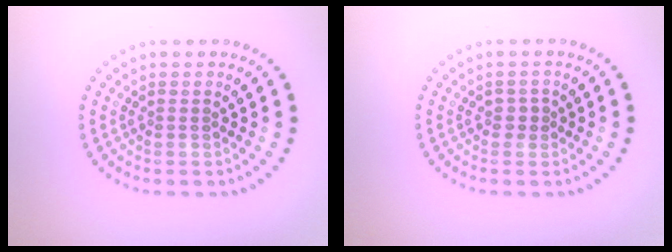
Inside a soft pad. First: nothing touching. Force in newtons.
{"total": 1.0, "press": 1.0, "slide": 0.3}